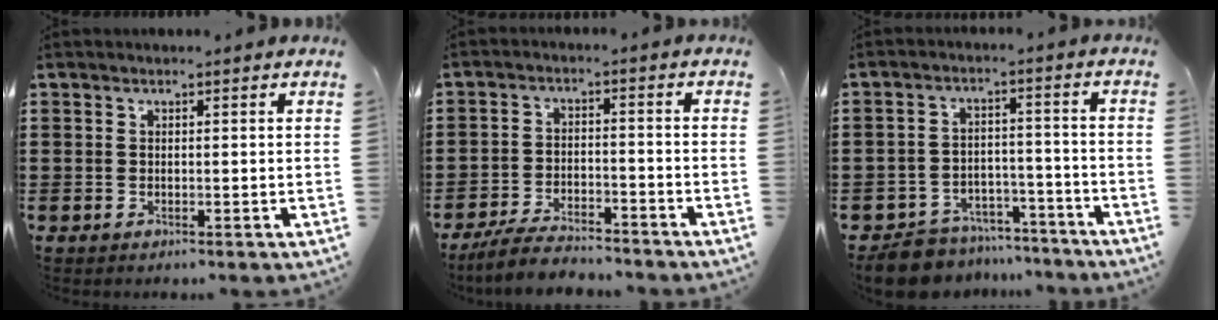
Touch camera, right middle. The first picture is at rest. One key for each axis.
{"total": 5.1, "fx": -4.8, "fy": 0.7, "fz": 1.7, "tx": -0.041, "ty": 0.001, "tz": -0.097}
{"total": 7.5, "fx": -7.2, "fy": 1.7, "fz": 1.0, "tx": -0.028, "ty": 0.020, "tz": -0.144}